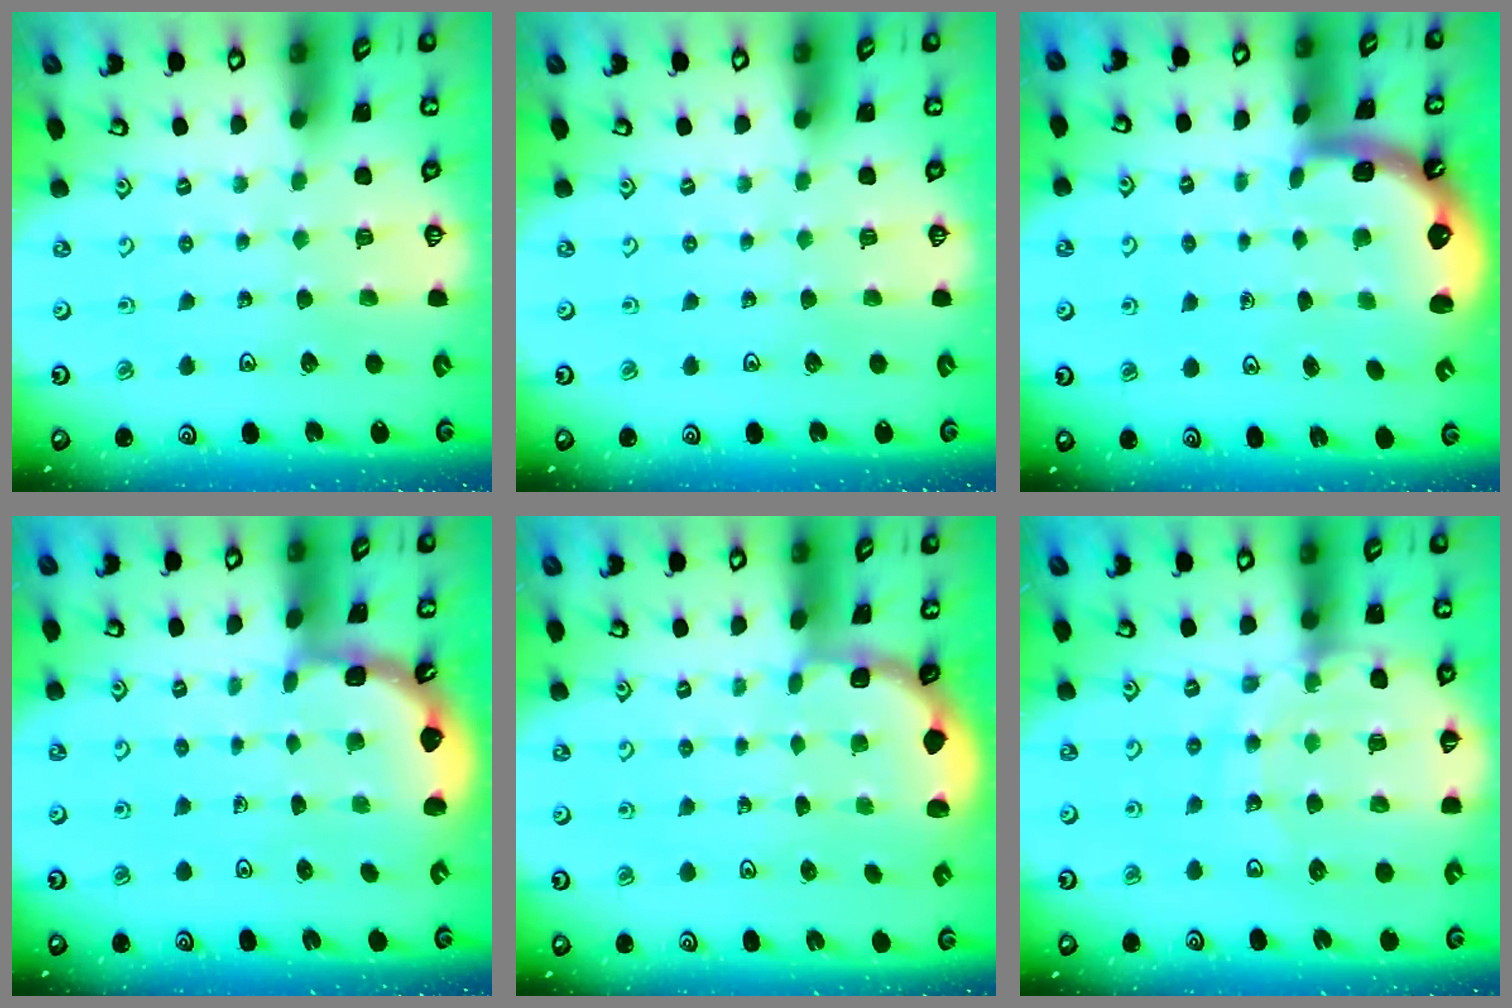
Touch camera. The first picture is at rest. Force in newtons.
{"total": 0.0}
{"total": 1.6, "press": 1.5, "slide": 0.6}
{"total": 2.1, "press": 2.1, "slide": 0.2}
{"total": 1.9, "press": 1.8, "slide": 0.7}
{"total": 16.0, "press": 15.7, "slide": 2.8}